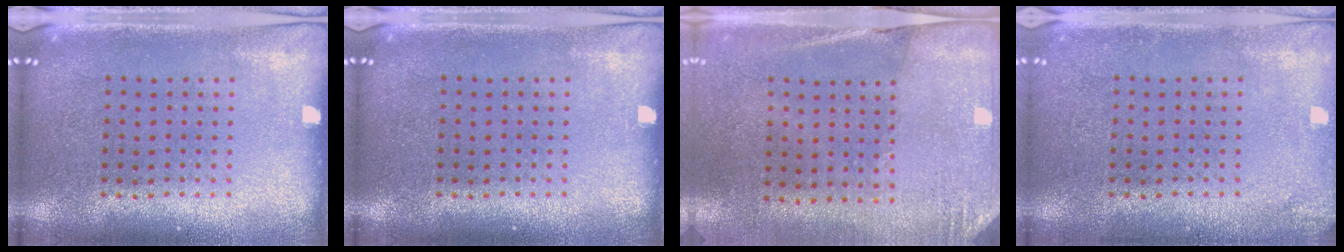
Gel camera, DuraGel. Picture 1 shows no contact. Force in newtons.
{"total": 0.0}
{"total": 2.6, "press": 2.3, "slide": 1.2}
{"total": 1.3, "press": 1.3, "slide": 0.1}